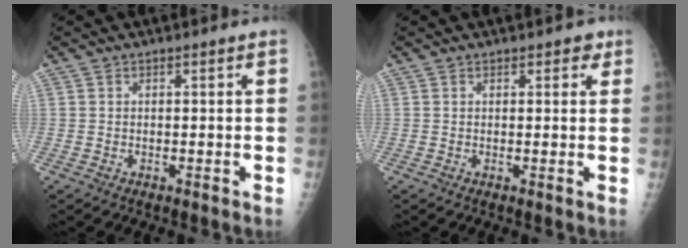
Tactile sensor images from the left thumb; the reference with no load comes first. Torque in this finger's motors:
{"motor_torque": [-0.22, -0.02, -0.28, -0.24, 0.03]}